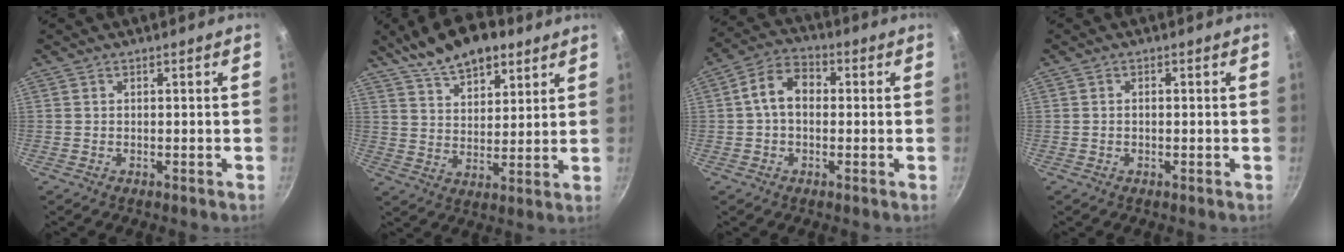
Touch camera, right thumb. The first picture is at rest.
{"total": 14.3, "force": [9.7, 6.6, 8.1], "torque": [-0.103, -0.024, 0.162]}
{"total": 7.8, "force": [0.5, 5.5, 5.5], "torque": [-0.076, 0.025, -0.008]}
{"total": 0.9, "force": [-0.1, 0.5, 0.7], "torque": [-0.011, 0.004, -0.003]}